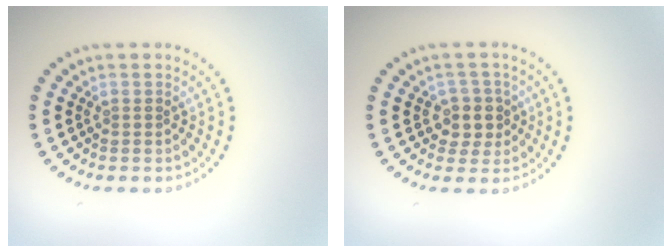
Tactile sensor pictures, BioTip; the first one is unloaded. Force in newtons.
{"total": 2.5, "press": 2.2, "slide": 1.2}